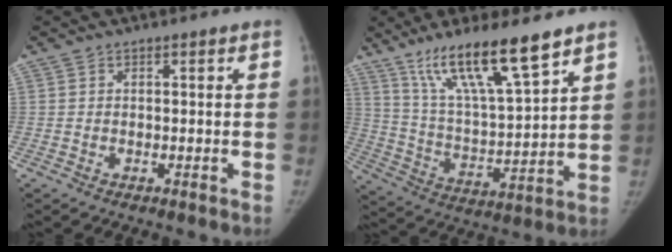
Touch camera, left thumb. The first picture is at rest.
{"total": 17.3, "force": [11.9, 2.7, 12.4], "torque": [-0.208, -0.058, 0.223]}